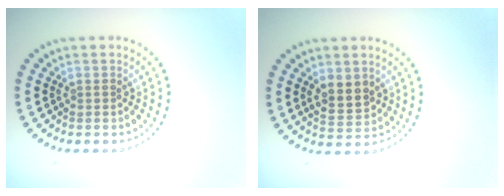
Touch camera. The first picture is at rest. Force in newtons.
{"total": 2.9, "press": 2.8, "slide": 0.8}